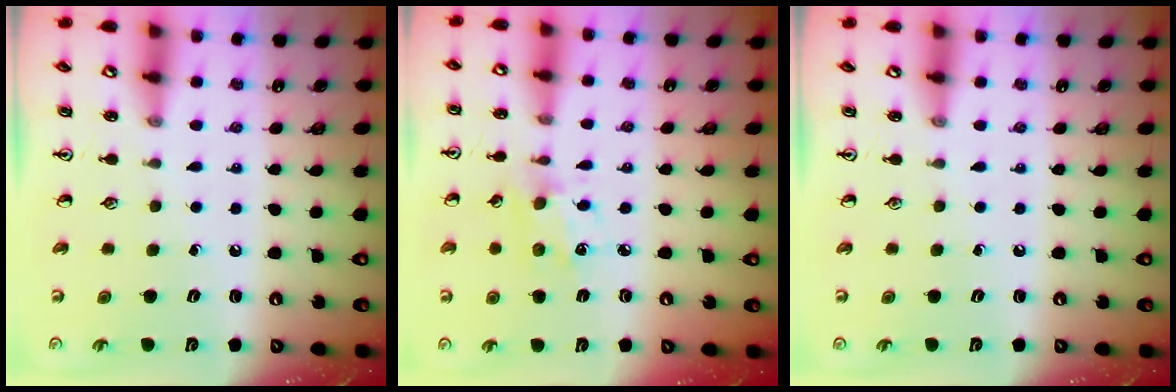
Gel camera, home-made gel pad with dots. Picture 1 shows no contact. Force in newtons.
{"total": 4.2, "press": 4.1, "slide": 1.0}
{"total": 0.0}